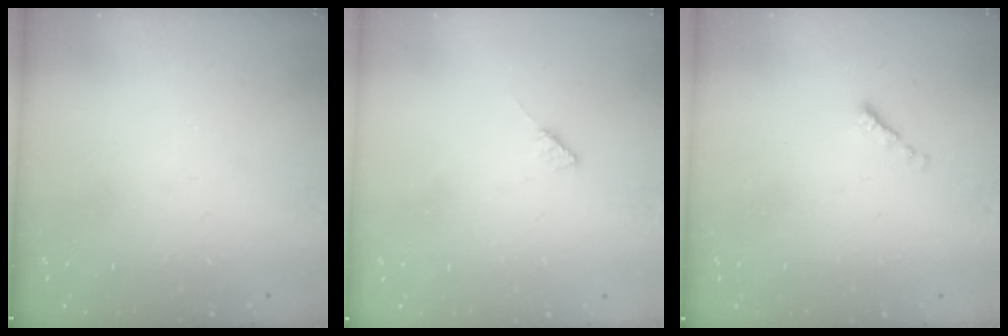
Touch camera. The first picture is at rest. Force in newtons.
{"total": 3.0, "press": 3.0, "slide": 0.2}
{"total": 0.0}